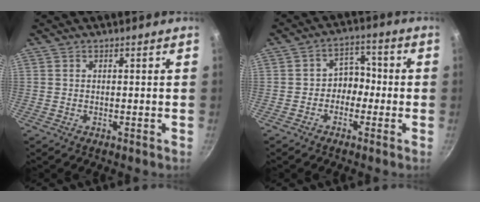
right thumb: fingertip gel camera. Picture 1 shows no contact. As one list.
[{"total": 5.4, "force": [-1.4, 4.4, 2.8], "torque": [0.009, 0.027, -0.033]}]